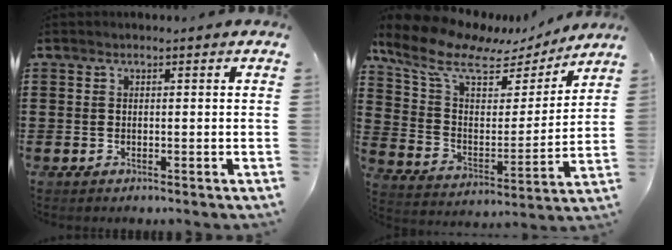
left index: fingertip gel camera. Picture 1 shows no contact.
{"total": 10.1, "force": [7.3, 4.3, 5.5], "torque": [-0.150, -0.038, 0.123]}